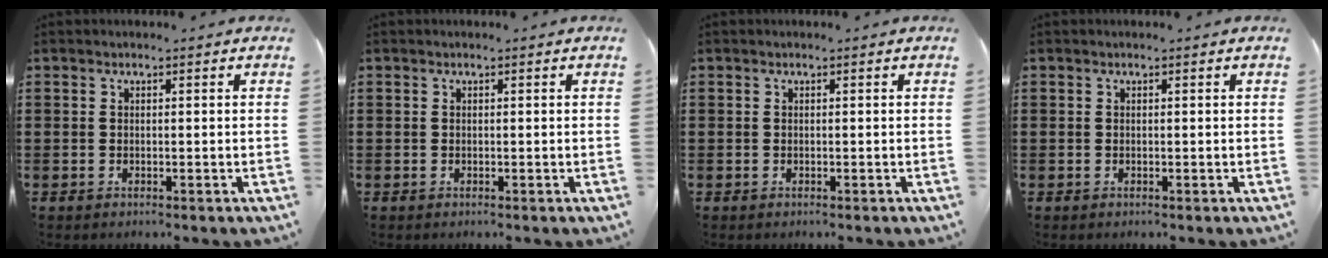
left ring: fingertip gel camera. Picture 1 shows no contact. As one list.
[{"total": 0.0}, {"total": 0.0}, {"total": 0.0}]